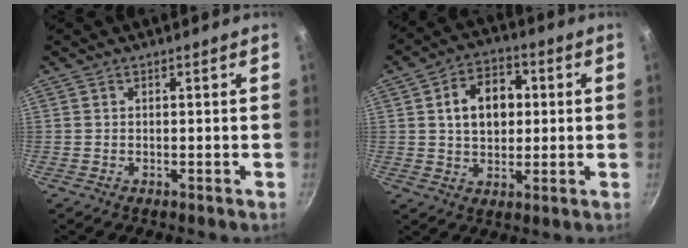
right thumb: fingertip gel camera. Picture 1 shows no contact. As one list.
[{"total": 10.8, "force": [1.7, 7.6, 7.4], "torque": [-0.086, 0.011, 0.021]}]